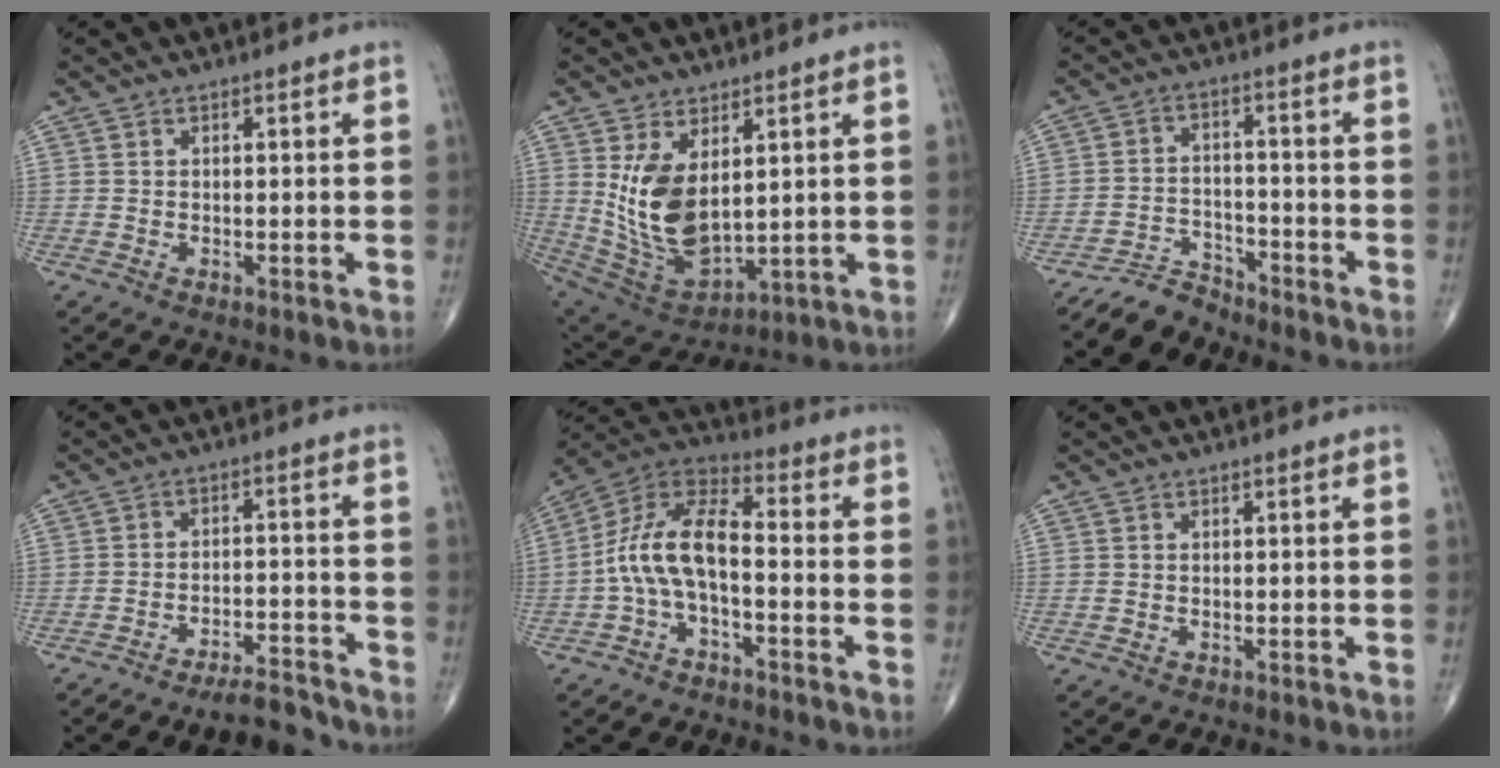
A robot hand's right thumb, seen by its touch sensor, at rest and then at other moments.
{"total": 13.4, "force": [3.3, 7.2, 10.8], "torque": [-0.189, -0.026, 0.088]}
{"total": 5.1, "force": [-4.9, 1.4, -0.6], "torque": [0.019, 0.040, -0.092]}
{"total": 6.9, "force": [-6.4, 1.7, 2.0], "torque": [-0.028, 0.057, -0.104]}
{"total": 11.3, "force": [-2.6, 5.1, 9.7], "torque": [-0.190, 0.057, -0.059]}
{"total": 0.0}